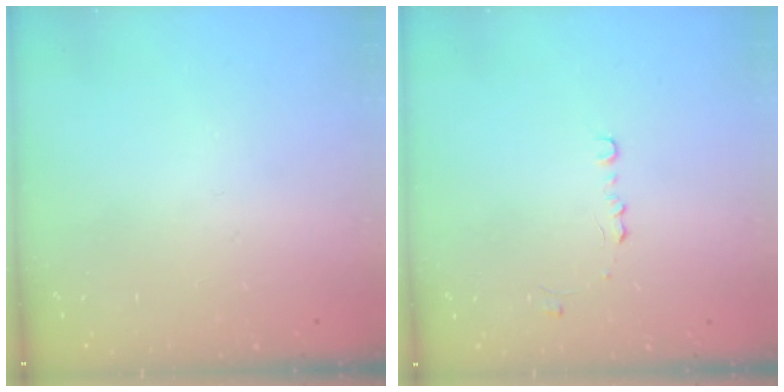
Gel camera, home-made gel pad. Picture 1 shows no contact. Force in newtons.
{"total": 6.1, "press": 6.1, "slide": 0.6}